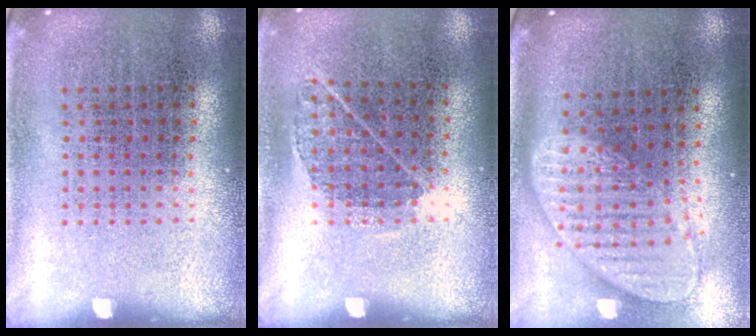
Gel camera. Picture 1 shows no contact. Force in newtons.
{"total": 0.8, "press": 0.6, "slide": 0.5}
{"total": 2.0, "press": 1.6, "slide": 1.2}